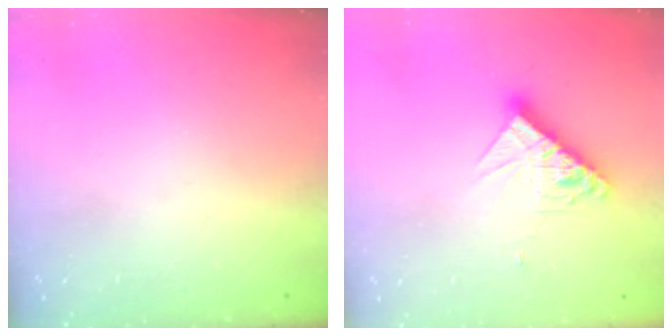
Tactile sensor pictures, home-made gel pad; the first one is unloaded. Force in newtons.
{"total": 10.7, "press": 10.6, "slide": 1.0}